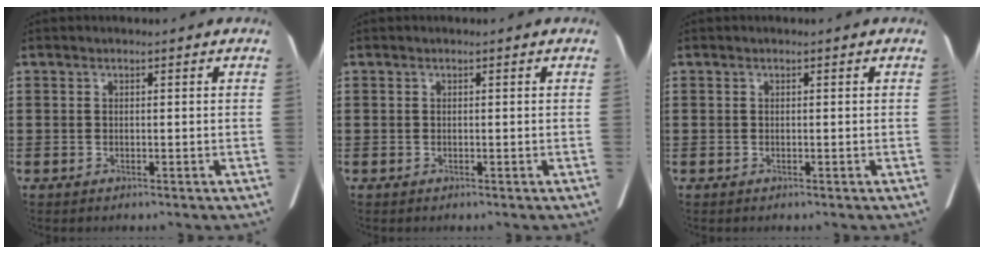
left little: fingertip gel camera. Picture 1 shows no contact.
{"total": 0.0}
{"total": 0.0}